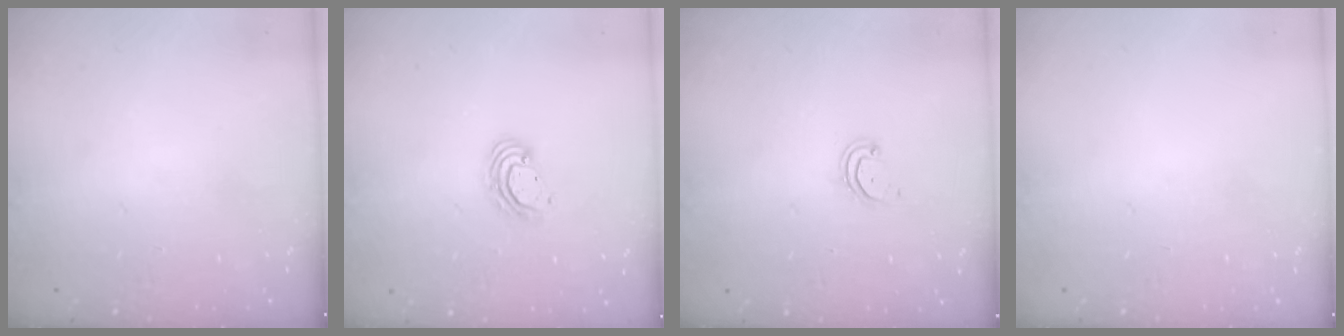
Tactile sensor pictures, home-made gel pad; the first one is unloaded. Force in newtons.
{"total": 4.6, "press": 4.6, "slide": 0.2}
{"total": 2.5, "press": 2.5, "slide": 0.2}
{"total": 0.0}